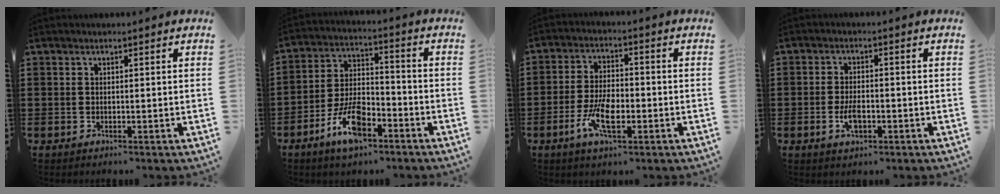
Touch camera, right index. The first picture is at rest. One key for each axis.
{"total": 9.5, "fx": -5.3, "fy": 4.0, "fz": 6.8, "tx": -0.145, "ty": 0.008, "tz": -0.097}
{"total": 7.3, "fx": -2.7, "fy": 3.1, "fz": 6.0, "tx": -0.133, "ty": -0.006, "tz": -0.052}
{"total": 3.9, "fx": -1.4, "fy": 1.6, "fz": 3.3, "tx": -0.072, "ty": -0.004, "tz": -0.027}